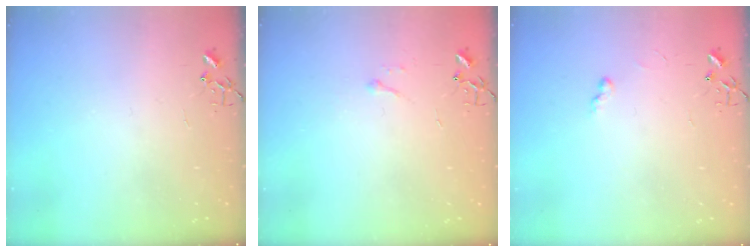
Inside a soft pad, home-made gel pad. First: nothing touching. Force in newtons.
{"total": 3.9, "press": 3.9, "slide": 0.6}
{"total": 4.6, "press": 4.5, "slide": 0.6}